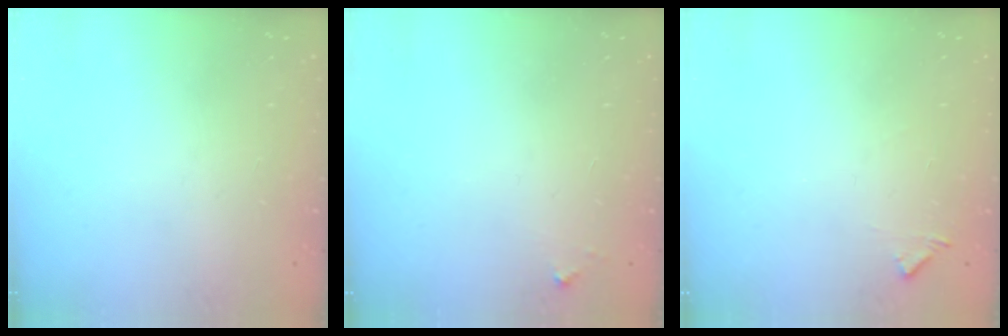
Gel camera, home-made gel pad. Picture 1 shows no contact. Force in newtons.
{"total": 2.8, "press": 2.8, "slide": 0.2}
{"total": 5.7, "press": 5.7, "slide": 0.4}